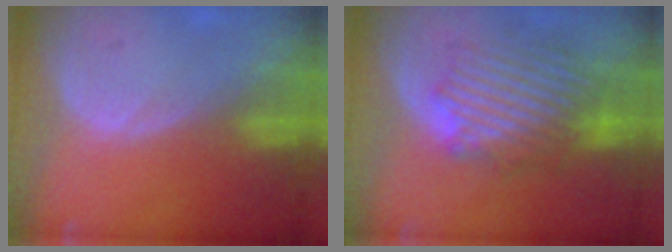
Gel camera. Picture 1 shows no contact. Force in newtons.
{"total": 8.4, "press": 8.1, "slide": 2.2}